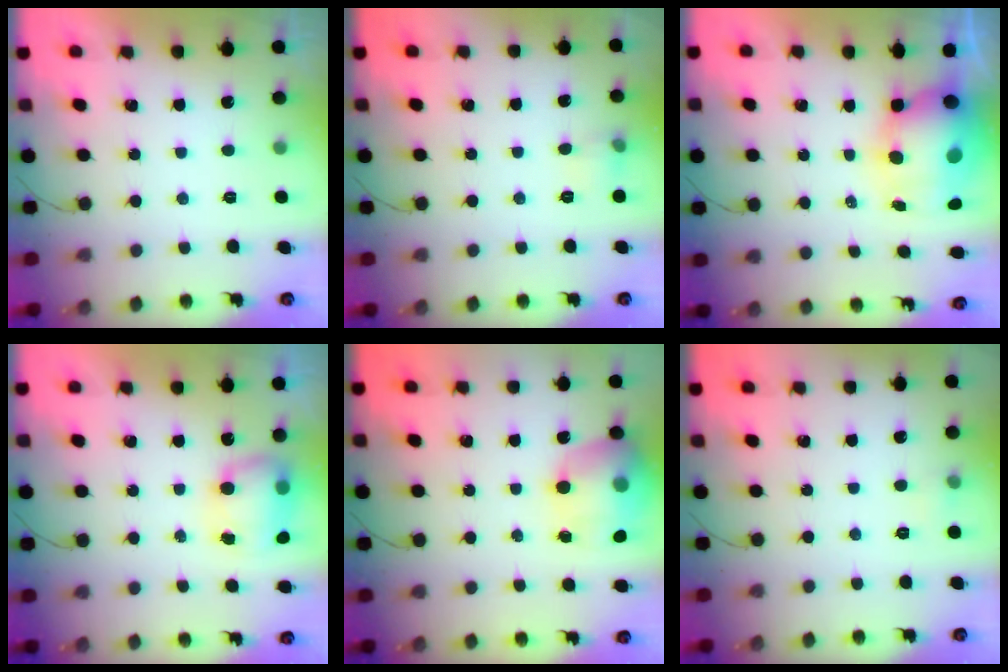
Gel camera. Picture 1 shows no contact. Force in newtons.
{"total": 4.9, "press": 4.8, "slide": 1.1}
{"total": 14.9, "press": 12.7, "slide": 7.8}
{"total": 8.0, "press": 7.9, "slide": 1.4}
{"total": 17.2, "press": 17.1, "slide": 2.0}
{"total": 4.0, "press": 3.6, "slide": 1.7}